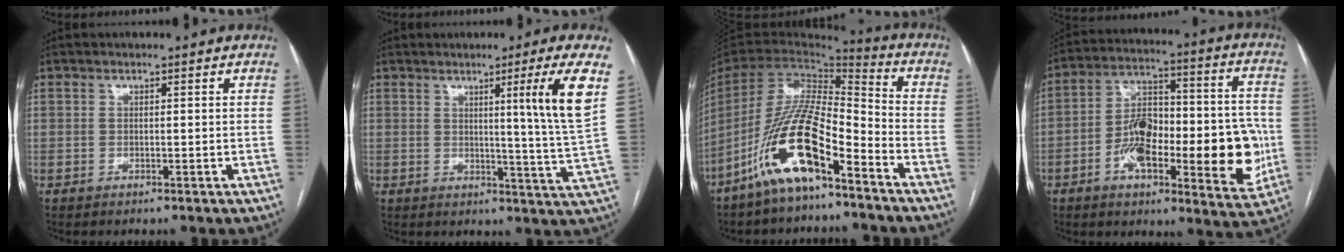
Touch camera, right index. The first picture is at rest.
{"total": 9.4, "force": [3.4, -3.1, 8.2], "torque": [-0.111, -0.026, 0.052]}
{"total": 16.0, "force": [-9.6, 3.2, 12.4], "torque": [-0.247, -0.007, -0.179]}
{"total": 21.4, "force": [-5.0, 7.1, 19.6], "torque": [-0.262, 0.027, -0.062]}